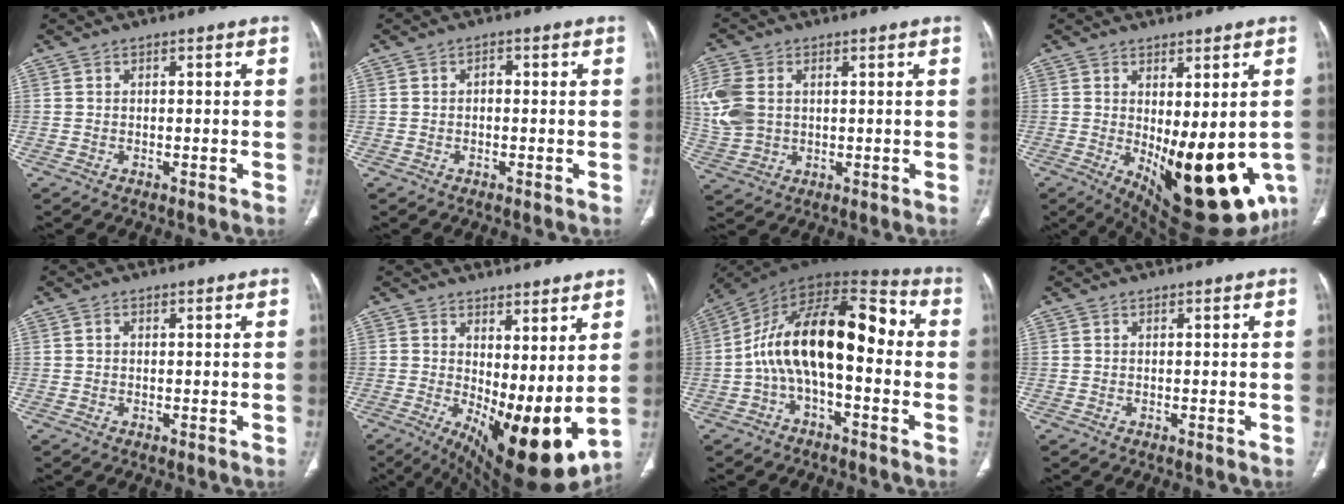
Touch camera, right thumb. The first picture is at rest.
{"total": 1.2, "force": [-0.3, 0.9, 0.7], "torque": [-0.001, 0.003, -0.009]}
{"total": 10.6, "force": [1.6, 7.8, 6.9], "torque": [-0.163, 0.006, 0.038]}
{"total": 20.7, "force": [-4.2, 8.6, 18.3], "torque": [-0.208, -0.029, -0.029]}
{"total": 0.6, "force": [0.1, 0.5, 0.4], "torque": [-0.005, 0.002, 0.002]}
{"total": 16.0, "force": [1.5, 6.3, 14.7], "torque": [-0.229, -0.038, 0.042]}
{"total": 18.6, "force": [-1.1, 9.1, 16.2], "torque": [-0.250, 0.063, -0.027]}
{"total": 0.0}